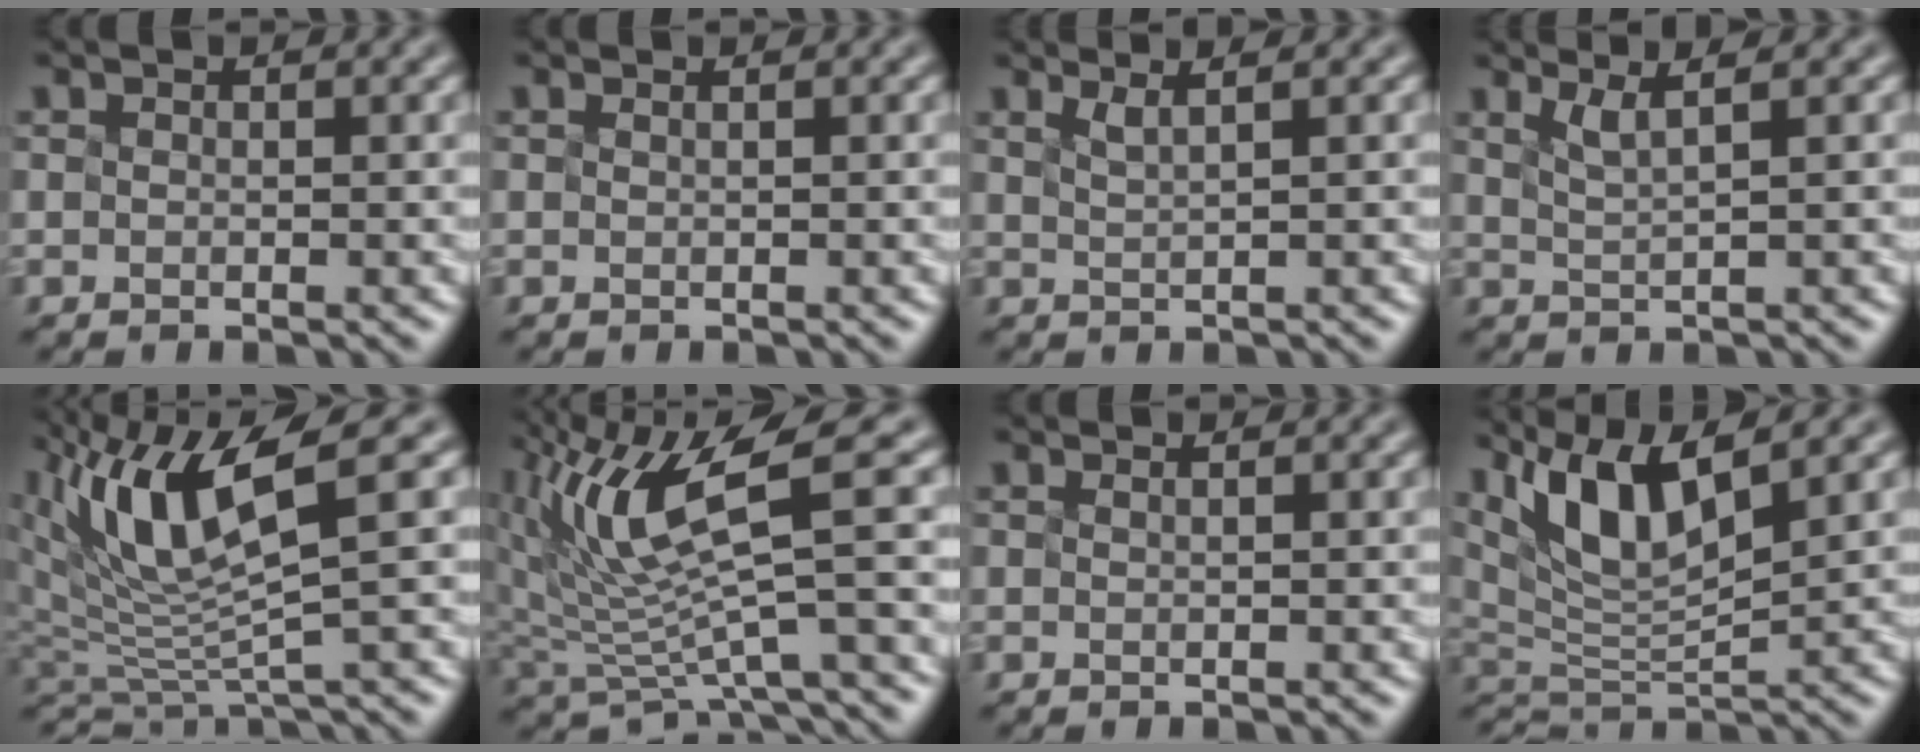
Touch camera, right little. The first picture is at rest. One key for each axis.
{"total": 1.1, "fx": 0.5, "fy": 0.7, "fz": 0.7, "tx": 0.000, "ty": 0.012, "tz": 0.001}
{"total": 0.9, "fx": 0.8, "fy": -0.1, "fz": 0.5, "tx": -0.007, "ty": 0.004, "tz": 0.018}
{"total": 1.1, "fx": 0.7, "fy": -0.5, "fz": 0.6, "tx": -0.016, "ty": -0.002, "tz": 0.038}
{"total": 5.7, "fx": 2.6, "fy": 1.2, "fz": 4.9, "tx": -0.127, "ty": -0.019, "tz": 0.079}
{"total": 7.2, "fx": 2.1, "fy": 2.2, "fz": 6.6, "tx": -0.158, "ty": -0.022, "tz": 0.076}
{"total": 1.4, "fx": 0.7, "fy": 0.8, "fz": 0.8, "tx": -0.003, "ty": 0.016, "tz": 0.005}
{"total": 5.4, "fx": 3.0, "fy": 1.0, "fz": 4.4, "tx": -0.103, "ty": 0.002, "tz": 0.084}